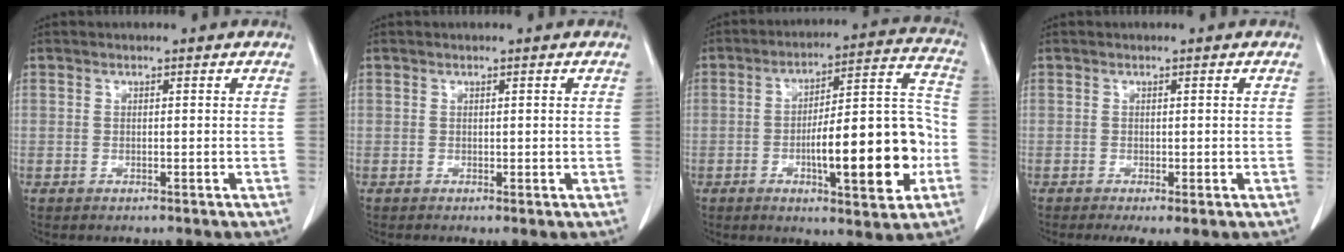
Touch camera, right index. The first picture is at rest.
{"total": 0.6, "force": [0.1, 0.1, 0.6], "torque": [-0.014, 0.001, 0.007]}
{"total": 17.6, "force": [-4.6, 3.7, 16.6], "torque": [-0.246, 0.022, -0.062]}
{"total": 2.9, "force": [-1.0, 0.7, 2.6], "torque": [-0.043, -0.007, -0.007]}